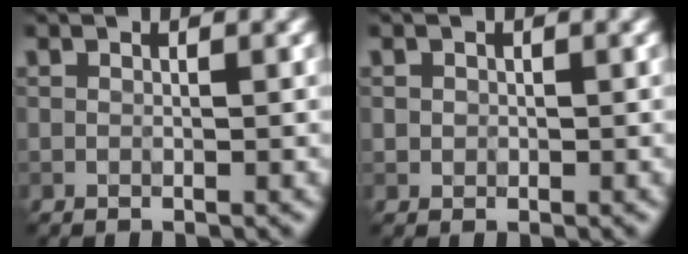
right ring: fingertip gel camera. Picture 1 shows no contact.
{"total": 0.6, "force": [0.0, 0.6, 0.1], "torque": [0.004, -0.003, 0.001]}